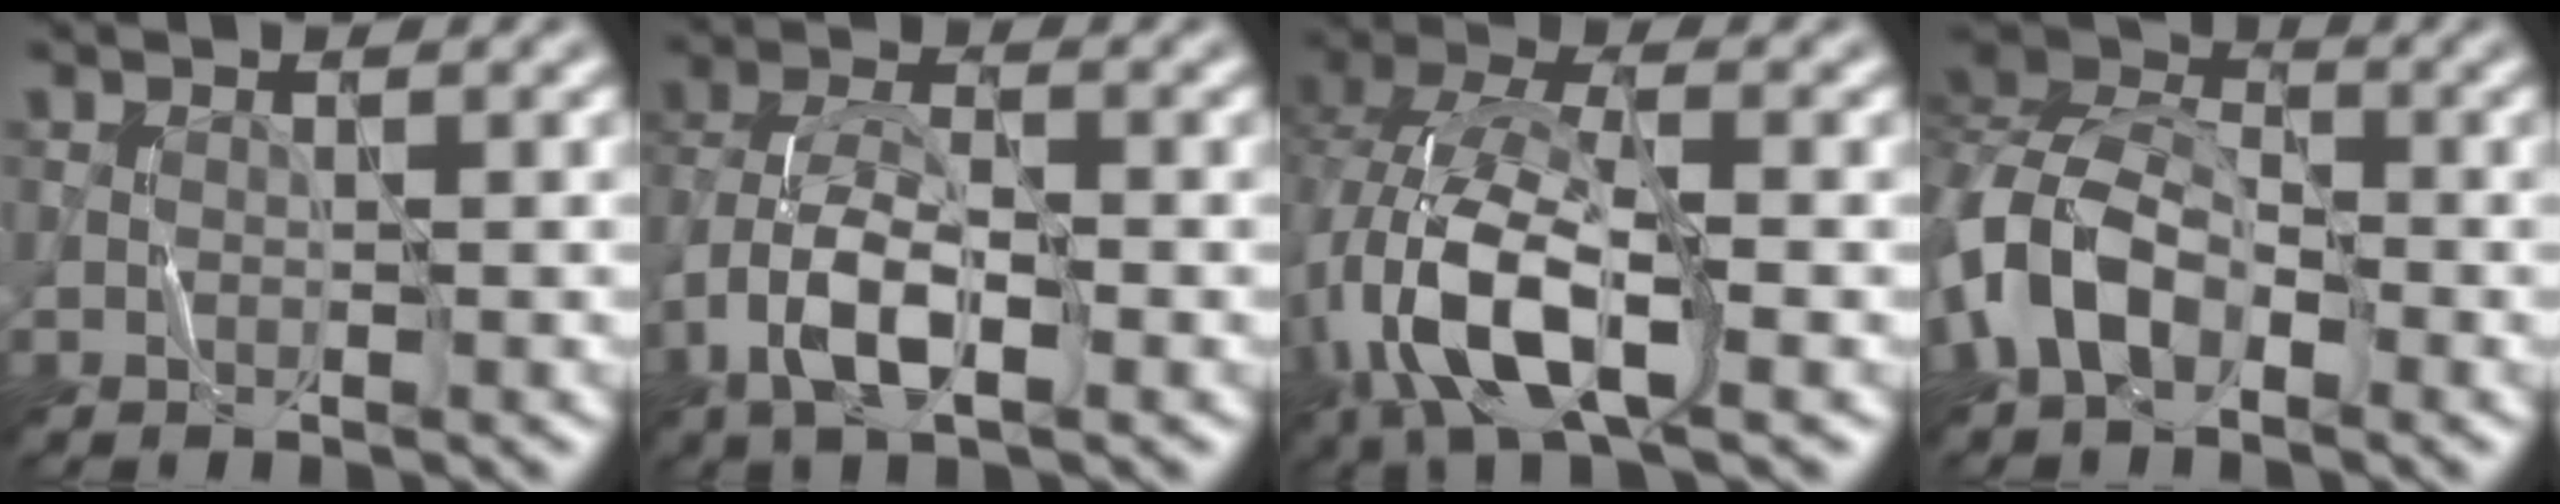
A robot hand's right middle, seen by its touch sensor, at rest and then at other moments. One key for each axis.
{"total": 6.1, "fx": -2.8, "fy": 2.7, "fz": 4.7, "tx": -0.097, "ty": 0.003, "tz": -0.060}
{"total": 10.3, "fx": -3.4, "fy": 4.5, "fz": 8.6, "tx": -0.187, "ty": 0.004, "tz": -0.073}
{"total": 7.7, "fx": -3.2, "fy": 4.9, "fz": 5.0, "tx": -0.116, "ty": 0.007, "tz": -0.080}